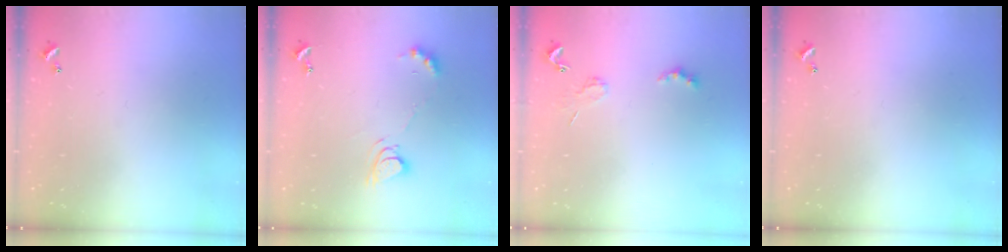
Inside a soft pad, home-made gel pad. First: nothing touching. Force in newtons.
{"total": 7.8, "press": 7.7, "slide": 0.9}
{"total": 2.0, "press": 1.9, "slide": 0.4}
{"total": 0.0}